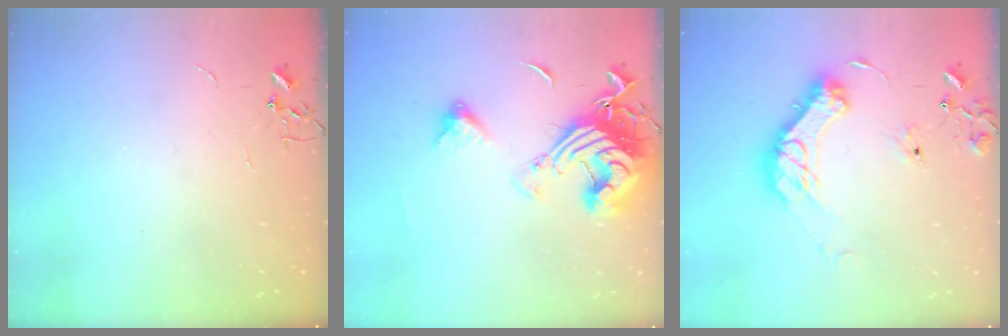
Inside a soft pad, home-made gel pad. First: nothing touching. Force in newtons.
{"total": 18.1, "press": 18.0, "slide": 2.0}
{"total": 14.1, "press": 14.0, "slide": 2.1}